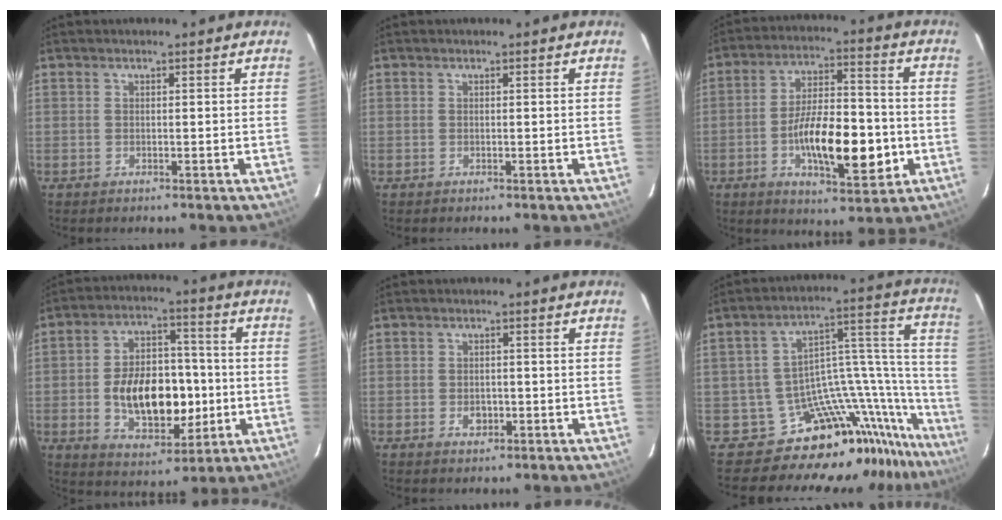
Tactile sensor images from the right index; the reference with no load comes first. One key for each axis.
{"total": 0.0}
{"total": 15.4, "fx": -4.2, "fy": 5.8, "fz": 13.6, "tx": -0.242, "ty": 0.003, "tz": -0.062}
{"total": 16.2, "fx": -2.5, "fy": 9.8, "fz": 12.6, "tx": -0.234, "ty": 0.017, "tz": -0.023}
{"total": 2.7, "fx": -0.9, "fy": 2.0, "fz": 1.4, "tx": -0.026, "ty": 0.002, "tz": -0.011}
{"total": 18.8, "fx": -17.4, "fy": 5.7, "fz": 4.3, "tx": 0.014, "ty": 0.064, "tz": -0.286}